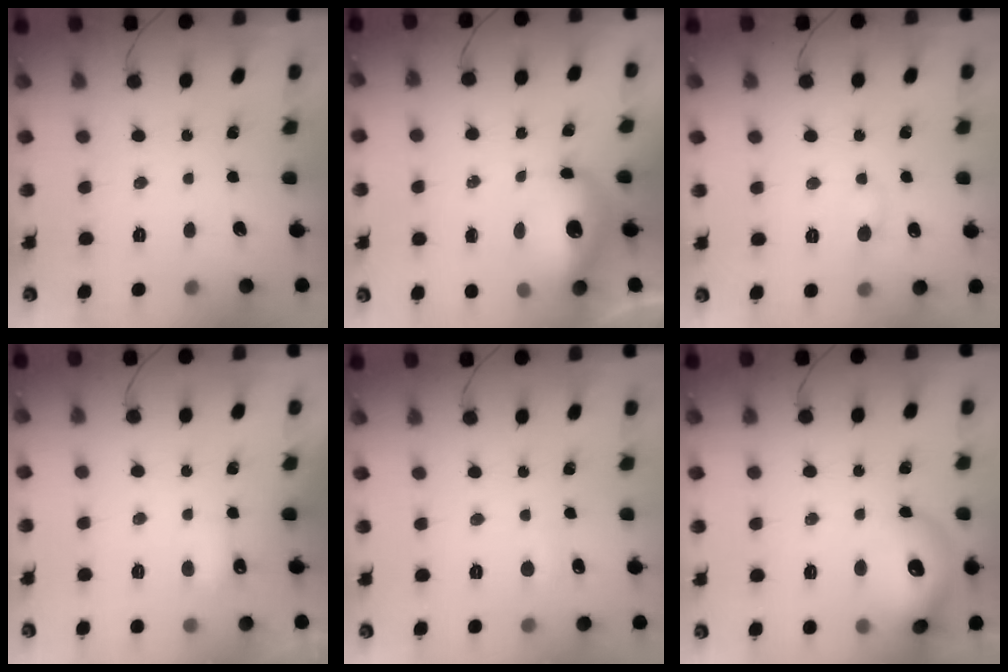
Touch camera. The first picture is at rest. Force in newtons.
{"total": 12.3, "press": 12.0, "slide": 2.7}
{"total": 3.8, "press": 3.6, "slide": 1.2}
{"total": 2.8, "press": 2.7, "slide": 0.6}
{"total": 5.3, "press": 5.0, "slide": 1.6}
{"total": 15.1, "press": 15.0, "slide": 1.6}